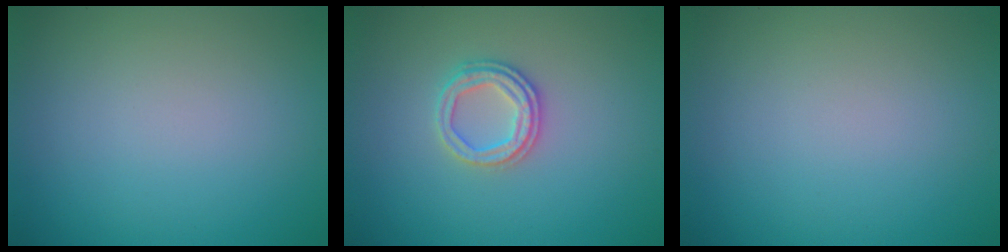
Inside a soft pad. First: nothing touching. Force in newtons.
{"total": 2.5, "press": 2.4, "slide": 0.6}
{"total": 0.0}